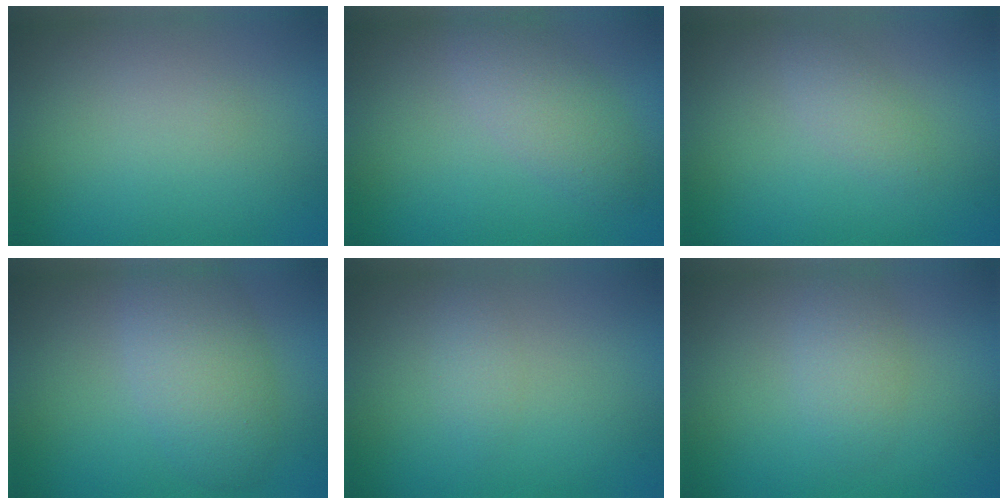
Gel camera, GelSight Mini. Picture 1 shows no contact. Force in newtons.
{"total": 3.1, "press": 3.1, "slide": 0.1}
{"total": 1.5, "press": 1.5, "slide": 0.0}
{"total": 4.6, "press": 4.6, "slide": 0.1}
{"total": 1.2, "press": 1.2, "slide": 0.1}
{"total": 2.0, "press": 2.0, "slide": 0.0}